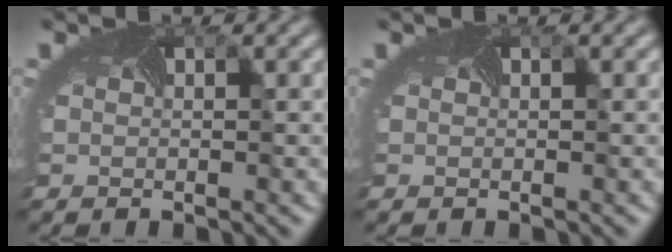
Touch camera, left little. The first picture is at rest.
{"total": 0.0}